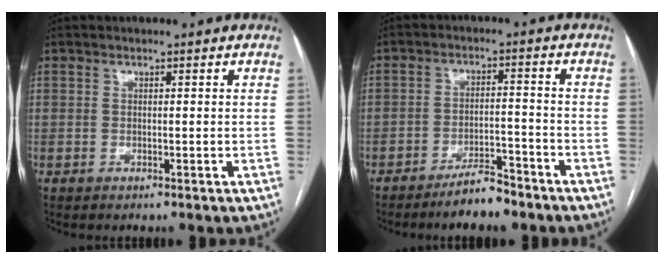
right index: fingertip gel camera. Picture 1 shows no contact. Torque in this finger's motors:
{"motor_torque": [-0.24, -0.34, 0.04, -0.01]}